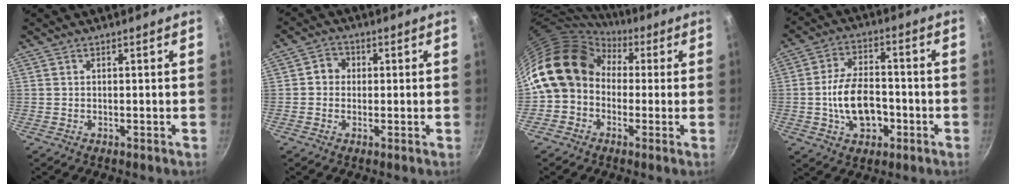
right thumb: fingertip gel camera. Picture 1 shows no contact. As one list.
[{"total": 3.6, "force": [0.2, 3.3, 1.5], "torque": [-0.001, 0.008, -0.007]}, {"total": 13.8, "force": [1.1, 11.4, 7.7], "torque": [-0.105, 0.036, -0.003]}, {"total": 12.1, "force": [-2.7, 7.7, 8.9], "torque": [-0.139, 0.027, -0.045]}]